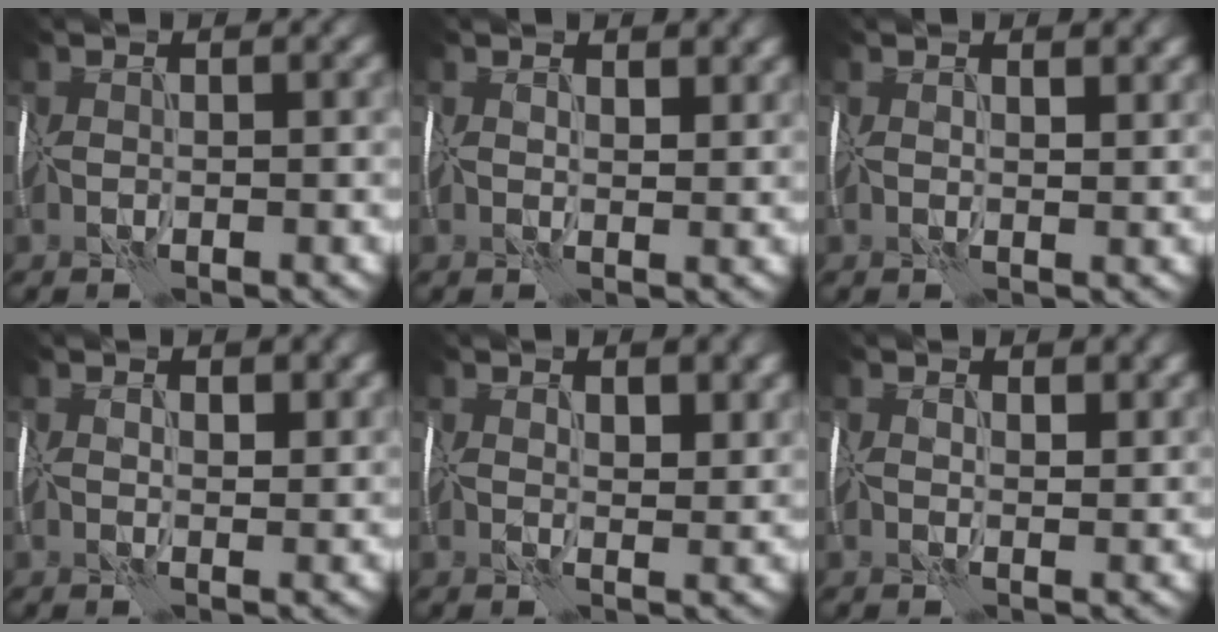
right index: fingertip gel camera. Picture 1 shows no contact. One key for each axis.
{"total": 2.6, "fx": 1.4, "fy": 1.4, "fz": 1.7, "tx": -0.021, "ty": 0.003, "tz": 0.019}
{"total": 2.1, "fx": 1.1, "fy": 0.9, "fz": 1.6, "tx": -0.019, "ty": 0.004, "tz": 0.018}
{"total": 2.4, "fx": 1.1, "fy": 1.2, "fz": 1.8, "tx": -0.022, "ty": 0.002, "tz": 0.020}
{"total": 4.2, "fx": 2.1, "fy": 1.6, "fz": 3.2, "tx": -0.044, "ty": 0.002, "tz": 0.034}
{"total": 2.6, "fx": 1.4, "fy": 1.4, "fz": 1.8, "tx": -0.022, "ty": 0.004, "tz": 0.020}